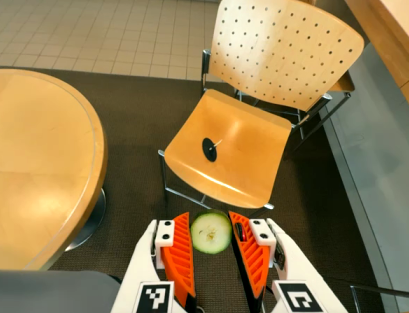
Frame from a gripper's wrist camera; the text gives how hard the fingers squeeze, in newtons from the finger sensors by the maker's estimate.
{"total": 9.7, "left": 9.8, "right": 9.6}